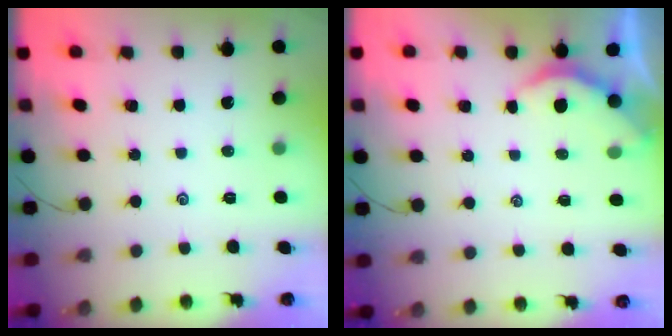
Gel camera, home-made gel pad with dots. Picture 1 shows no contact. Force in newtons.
{"total": 2.6, "press": 2.5, "slide": 0.2}